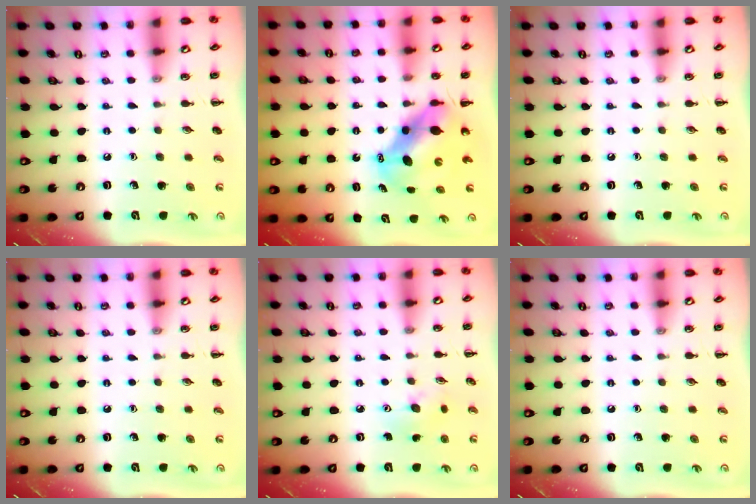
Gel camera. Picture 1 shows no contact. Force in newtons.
{"total": 8.4, "press": 8.1, "slide": 2.2}
{"total": 0.0}
{"total": 0.0}
{"total": 4.5, "press": 4.4, "slide": 0.5}
{"total": 0.0}